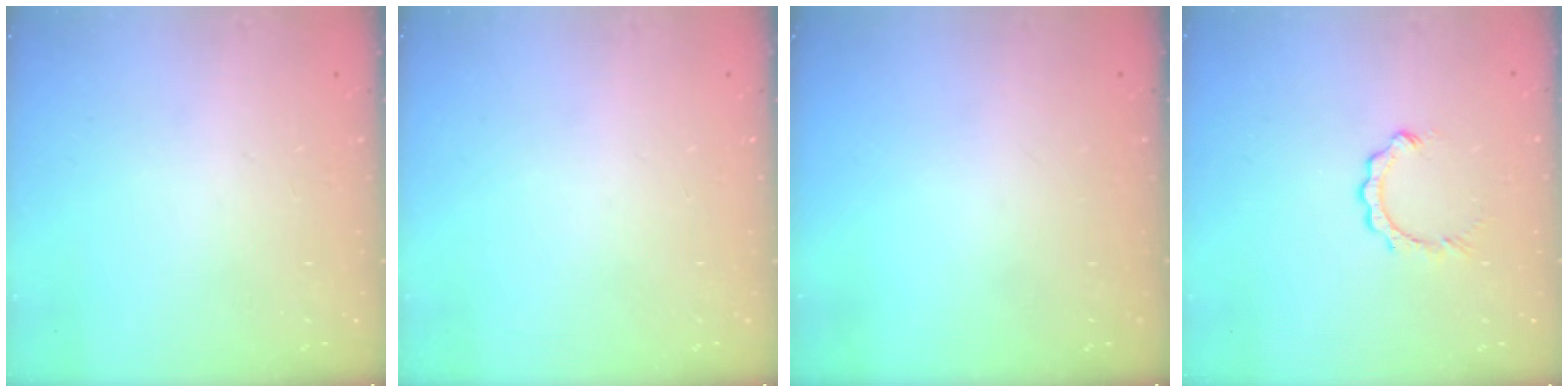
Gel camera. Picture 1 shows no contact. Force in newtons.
{"total": 0.0}
{"total": 0.0}
{"total": 2.9, "press": 2.9, "slide": 0.3}